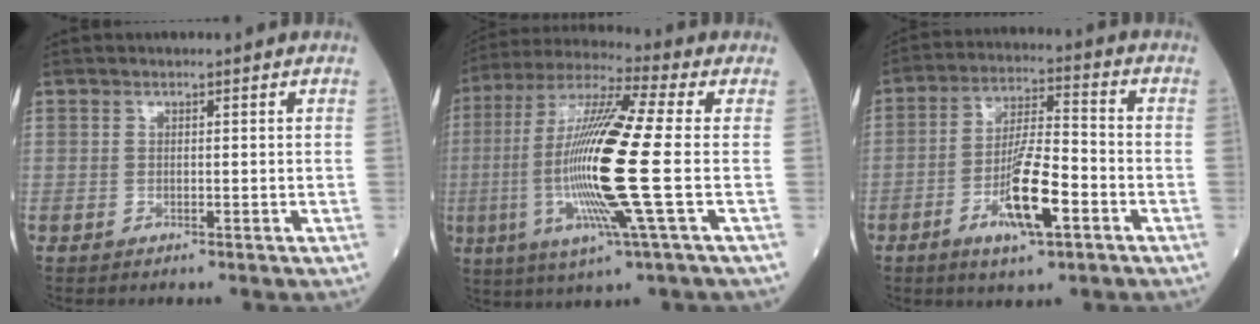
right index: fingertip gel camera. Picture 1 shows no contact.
{"total": 18.4, "force": [-2.3, -0.2, 18.3], "torque": [-0.376, -0.010, -0.054]}
{"total": 10.6, "force": [-4.3, 1.9, 9.5], "torque": [-0.178, -0.005, -0.074]}